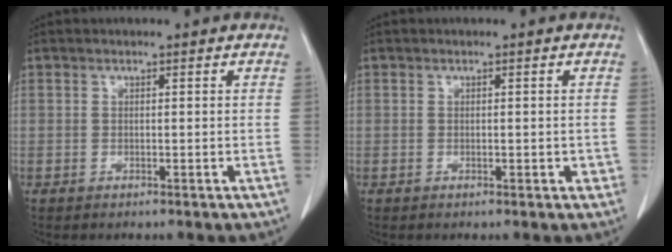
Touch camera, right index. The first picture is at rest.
{"total": 1.4, "force": [-0.3, 0.9, 1.1], "torque": [-0.010, 0.004, -0.001]}